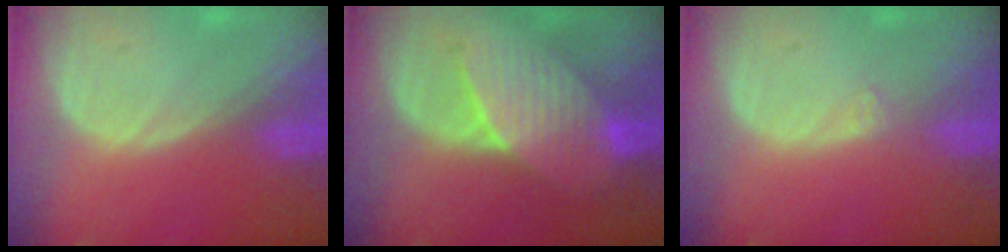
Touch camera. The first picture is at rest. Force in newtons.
{"total": 7.1, "press": 7.0, "slide": 1.3}
{"total": 0.6, "press": 0.5, "slide": 0.2}